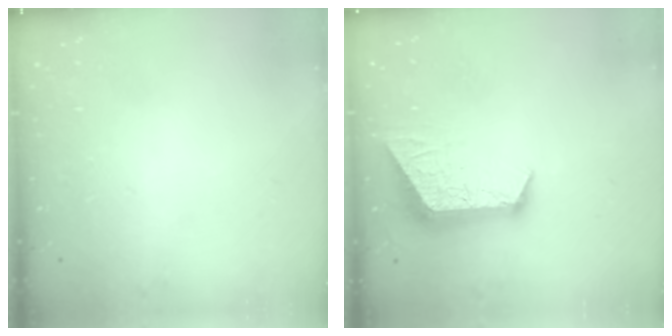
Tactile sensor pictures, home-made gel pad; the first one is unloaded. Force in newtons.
{"total": 10.4, "press": 10.3, "slide": 1.0}